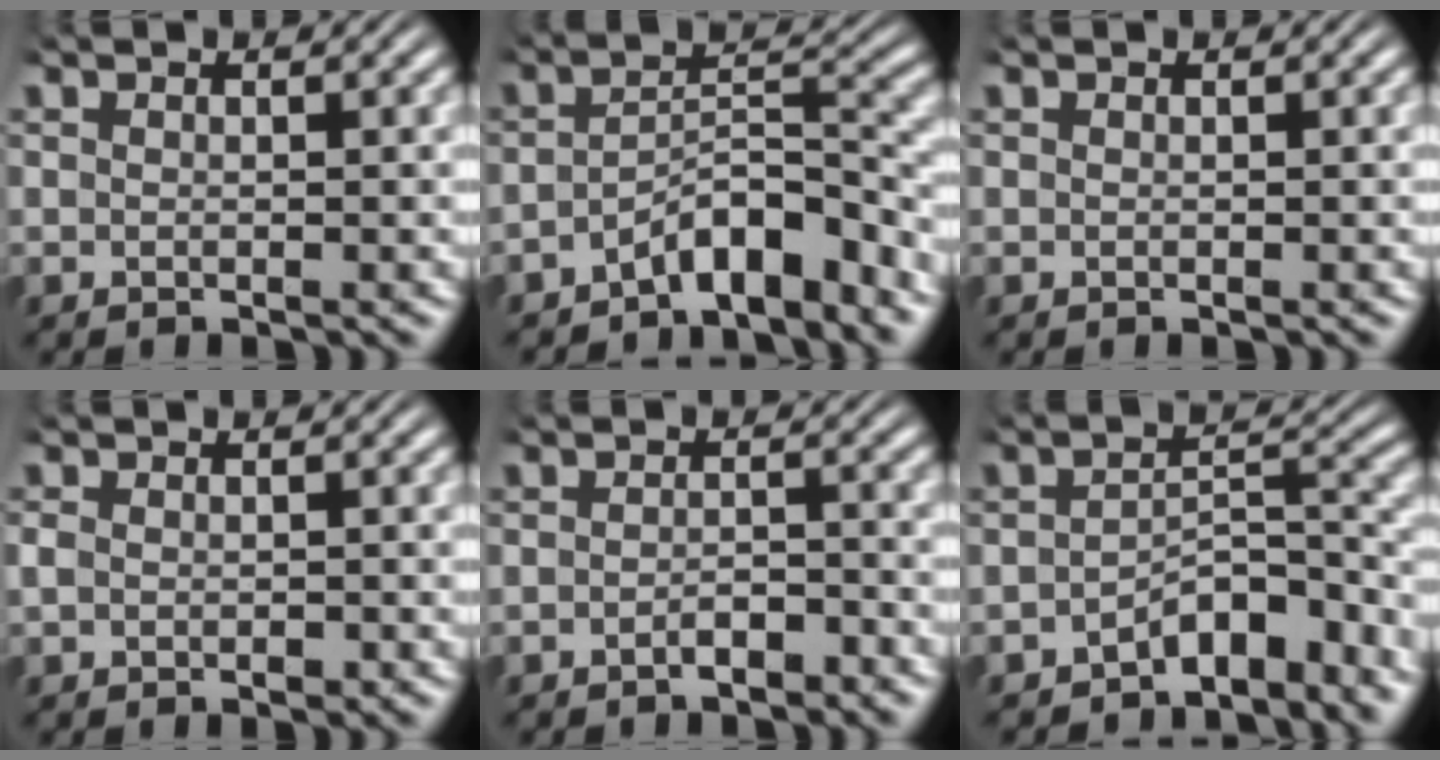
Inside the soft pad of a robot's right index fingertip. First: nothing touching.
{"total": 5.7, "force": [-4.0, 1.6, 3.7], "torque": [-0.044, -0.005, -0.063]}
{"total": 0.0}
{"total": 1.2, "force": [-0.5, 0.8, 0.7], "torque": [-0.023, -0.008, -0.005]}
{"total": 2.0, "force": [-1.7, 0.6, 0.8], "torque": [-0.007, 0.001, -0.033]}
{"total": 5.5, "force": [-4.0, 1.4, 3.5], "torque": [-0.039, -0.011, -0.060]}